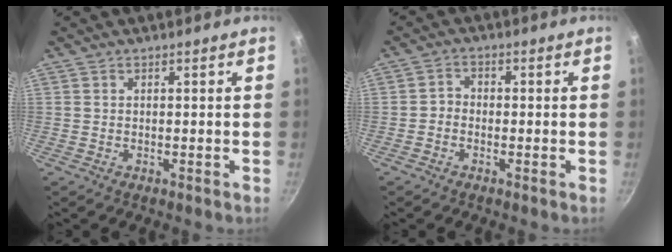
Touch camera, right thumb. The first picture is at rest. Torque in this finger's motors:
{"motor_torque": [-0.09, 0.00, 0.01, 0.23, 0.11]}